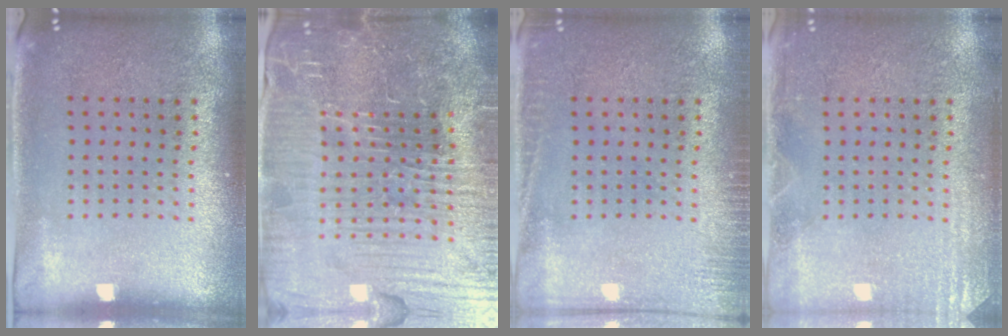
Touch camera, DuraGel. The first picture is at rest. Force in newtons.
{"total": 7.5, "press": 6.6, "slide": 3.5}
{"total": 1.9, "press": 1.9, "slide": 0.4}
{"total": 2.2, "press": 2.1, "slide": 0.3}